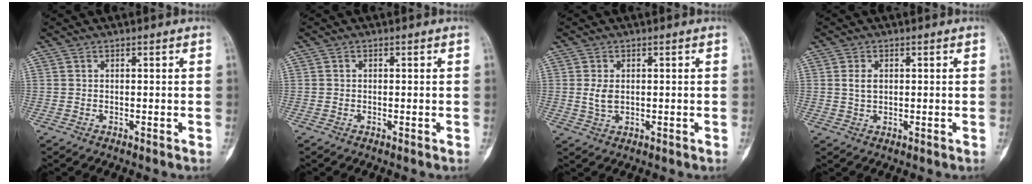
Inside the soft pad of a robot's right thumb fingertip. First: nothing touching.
{"total": 0.0}
{"total": 3.0, "force": [0.3, 1.9, 2.3], "torque": [-0.042, -0.004, 0.010]}
{"total": 2.5, "force": [0.6, 1.7, 1.8], "torque": [-0.029, -0.001, 0.013]}